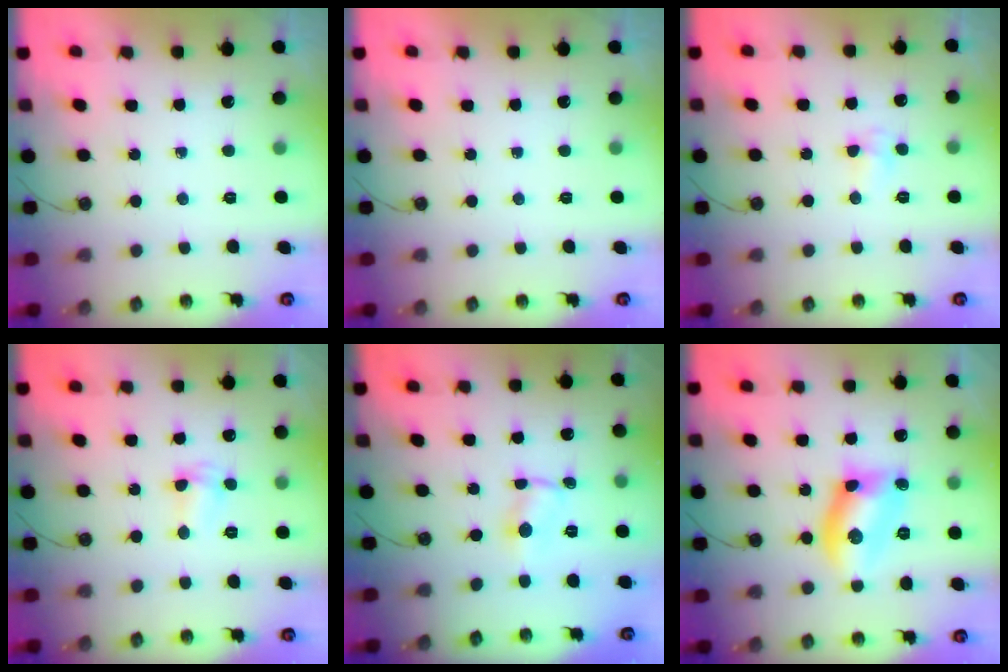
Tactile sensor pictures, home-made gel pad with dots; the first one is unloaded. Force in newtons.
{"total": 0.0}
{"total": 4.9, "press": 4.4, "slide": 2.2}
{"total": 2.6, "press": 2.6, "slide": 0.6}
{"total": 1.1, "press": 1.1, "slide": 0.2}
{"total": 12.1, "press": 11.6, "slide": 3.4}